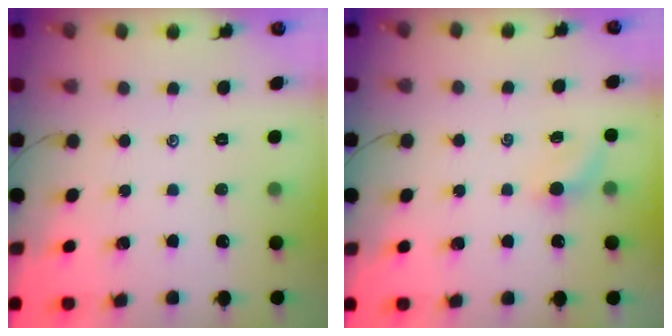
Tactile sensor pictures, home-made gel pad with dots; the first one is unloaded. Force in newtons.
{"total": 3.5, "press": 3.4, "slide": 0.9}